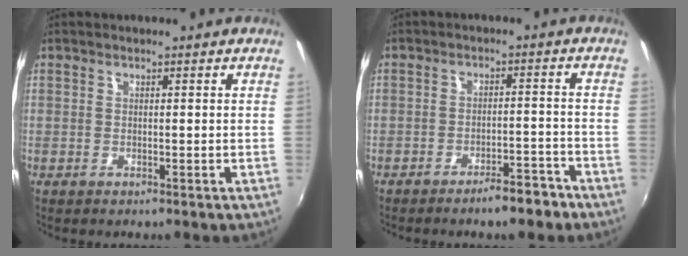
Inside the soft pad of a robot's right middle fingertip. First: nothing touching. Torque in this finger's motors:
{"motor_torque": [0.68, -1.46, 0.19, 0.04]}